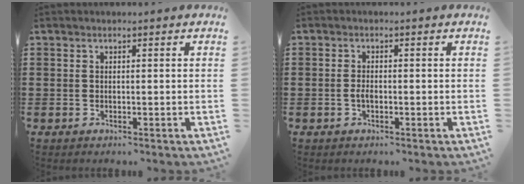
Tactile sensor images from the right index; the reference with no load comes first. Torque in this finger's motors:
{"motor_torque": [2.14, 0.00, 0.16, 0.04]}